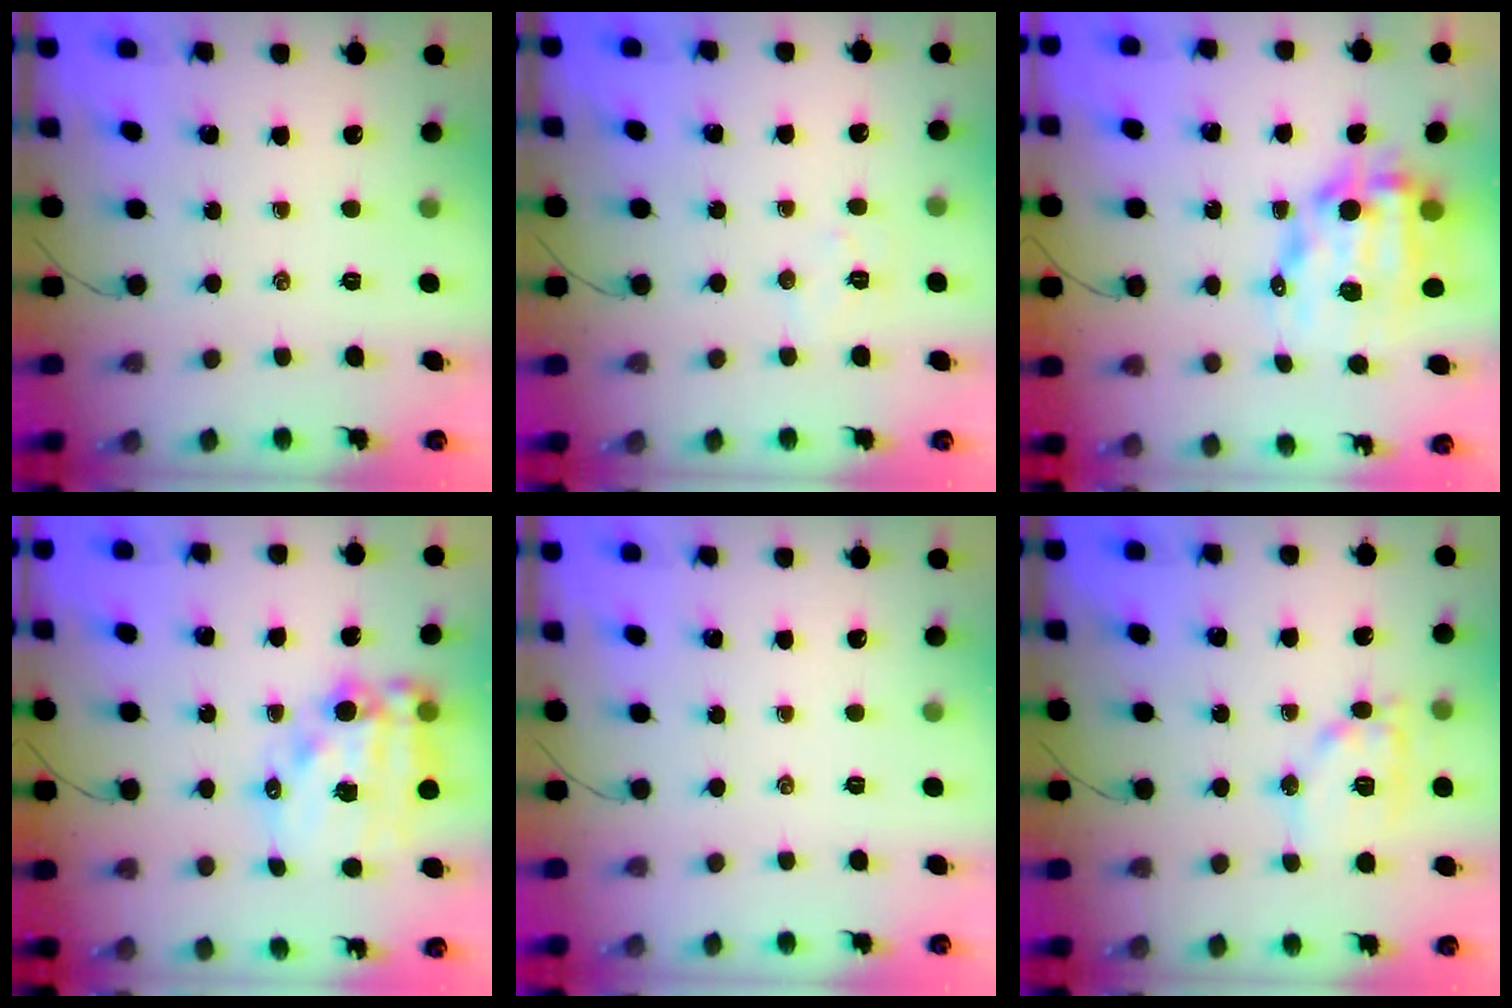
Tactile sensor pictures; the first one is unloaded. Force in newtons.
{"total": 5.1, "press": 5.0, "slide": 1.1}
{"total": 12.3, "press": 11.9, "slide": 3.0}
{"total": 15.7, "press": 15.3, "slide": 3.6}
{"total": 0.0}
{"total": 10.9, "press": 10.8, "slide": 1.0}